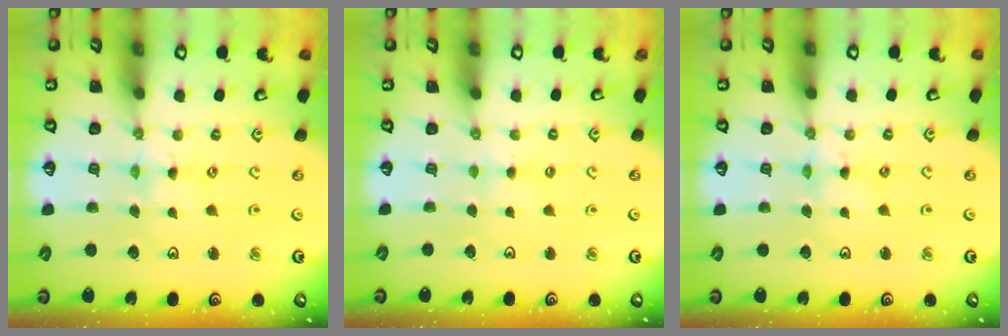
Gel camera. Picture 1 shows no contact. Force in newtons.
{"total": 1.9, "press": 1.8, "slide": 0.4}
{"total": 2.3, "press": 2.3, "slide": 0.3}